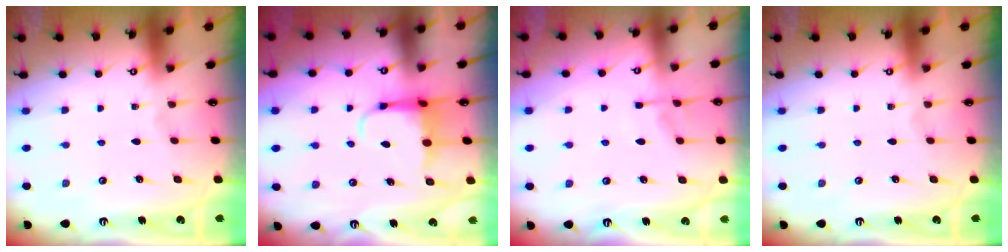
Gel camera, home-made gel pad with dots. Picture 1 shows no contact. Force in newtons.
{"total": 5.8, "press": 5.6, "slide": 1.2}
{"total": 4.0, "press": 3.9, "slide": 0.5}
{"total": 0.0}